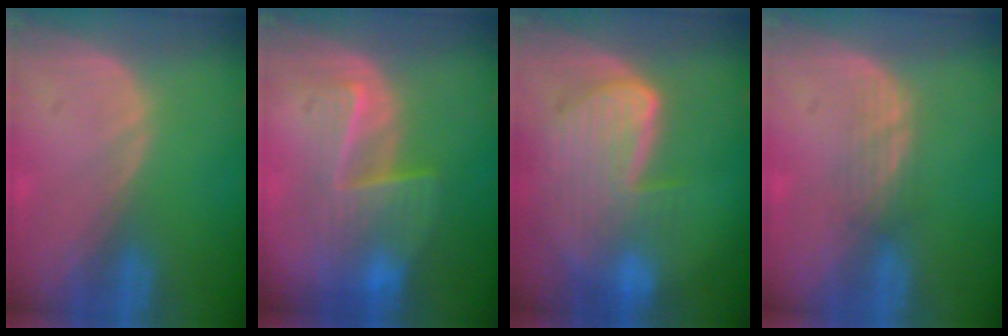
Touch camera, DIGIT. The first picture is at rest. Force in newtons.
{"total": 6.8, "press": 6.8, "slide": 0.4}
{"total": 9.2, "press": 8.0, "slide": 4.5}
{"total": 2.4, "press": 2.4, "slide": 0.5}